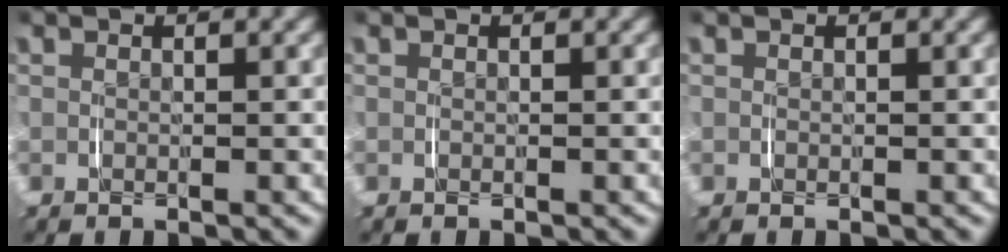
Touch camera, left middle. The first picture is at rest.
{"total": 0.0}
{"total": 0.0}